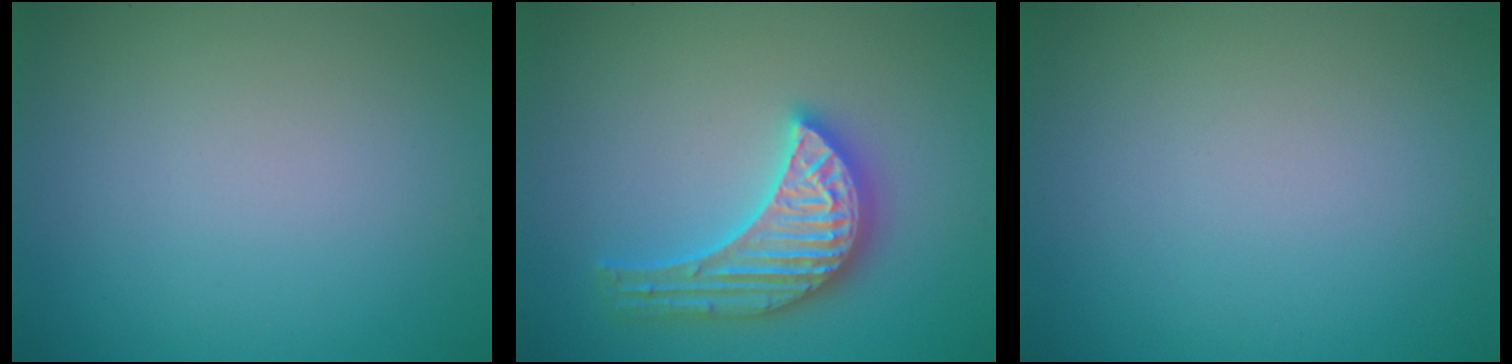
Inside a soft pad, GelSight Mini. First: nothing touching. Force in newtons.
{"total": 5.5, "press": 5.4, "slide": 0.6}
{"total": 0.0}